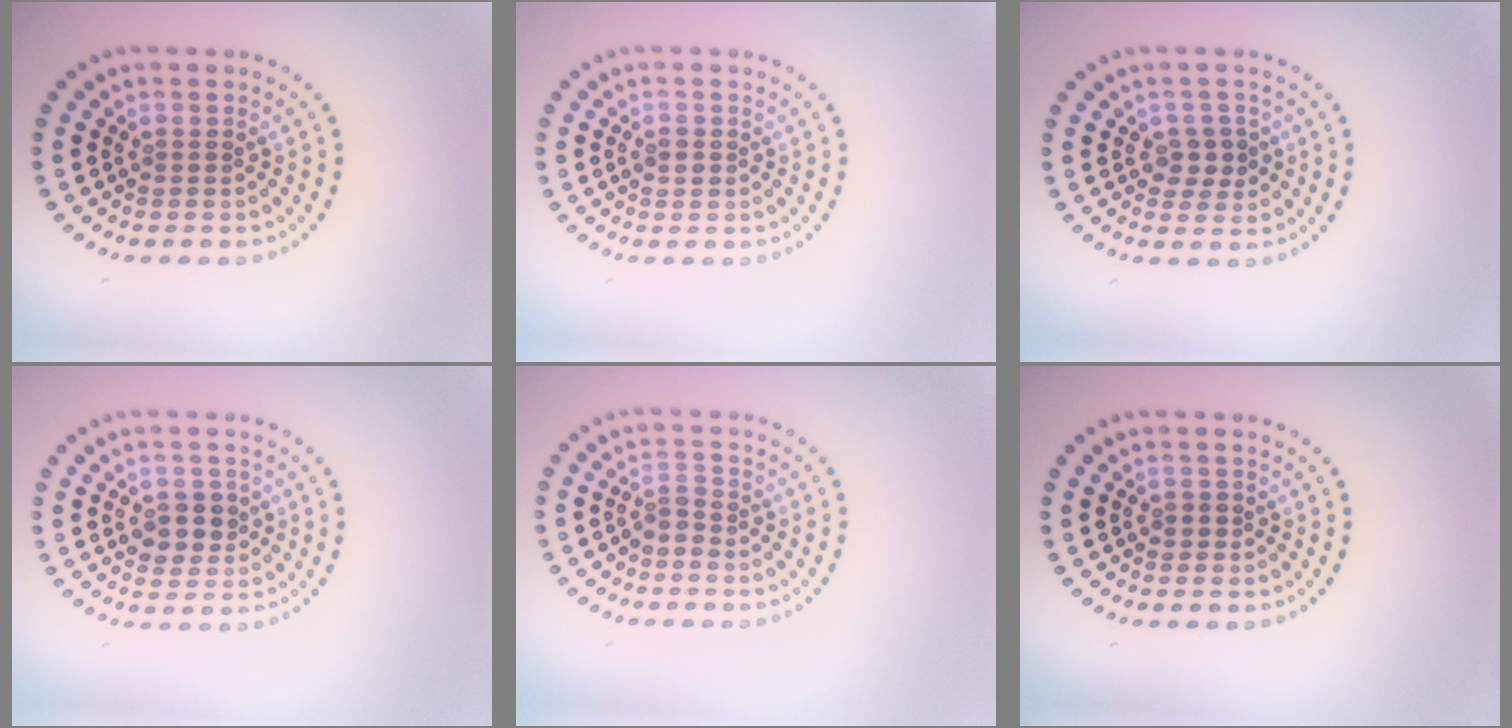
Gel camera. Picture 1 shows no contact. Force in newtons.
{"total": 1.4, "press": 1.3, "slide": 0.2}
{"total": 2.1, "press": 2.0, "slide": 0.7}
{"total": 2.9, "press": 2.8, "slide": 0.8}
{"total": 1.7, "press": 1.2, "slide": 1.1}
{"total": 0.9, "press": 0.8, "slide": 0.4}